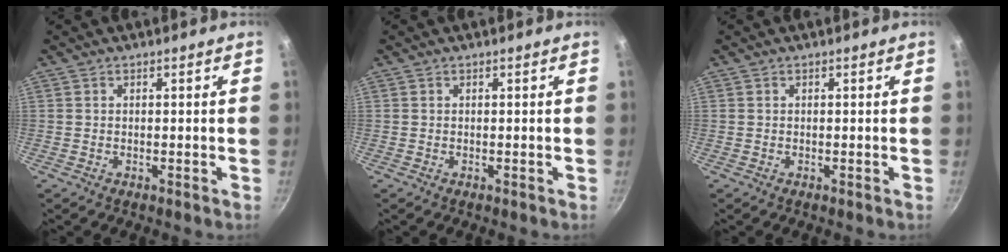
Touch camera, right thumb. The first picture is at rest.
{"total": 0.0}
{"total": 0.0}